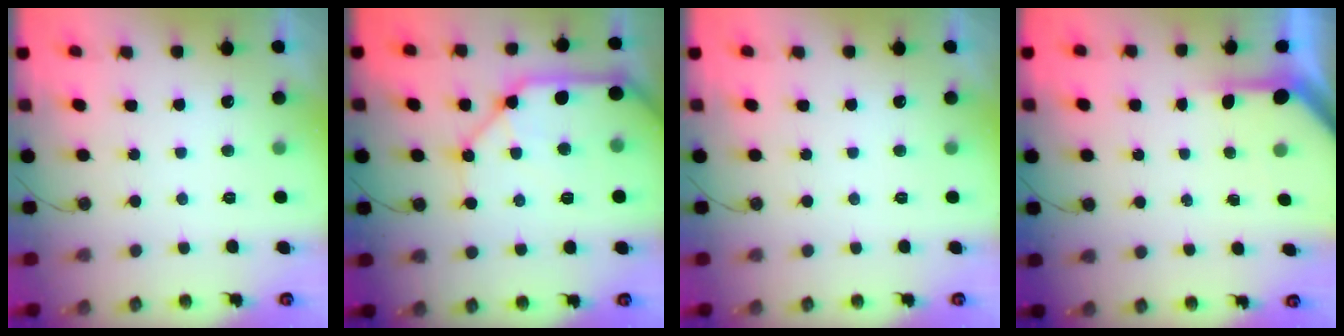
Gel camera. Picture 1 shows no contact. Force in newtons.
{"total": 16.7, "press": 16.6, "slide": 2.2}
{"total": 0.0}
{"total": 3.8, "press": 3.8, "slide": 0.3}